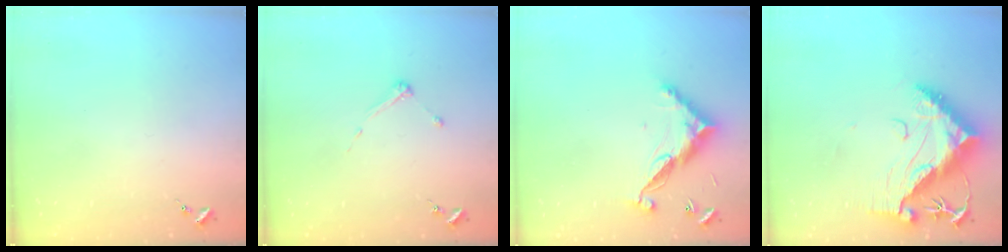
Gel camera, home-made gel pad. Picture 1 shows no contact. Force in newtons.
{"total": 3.2, "press": 3.2, "slide": 0.4}
{"total": 12.8, "press": 12.8, "slide": 0.4}
{"total": 16.5, "press": 16.4, "slide": 1.3}